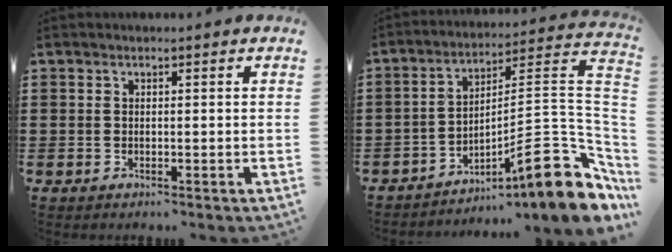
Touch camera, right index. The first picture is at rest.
{"total": 13.4, "force": [-6.6, 2.9, 11.3], "torque": [-0.148, -0.008, -0.115]}